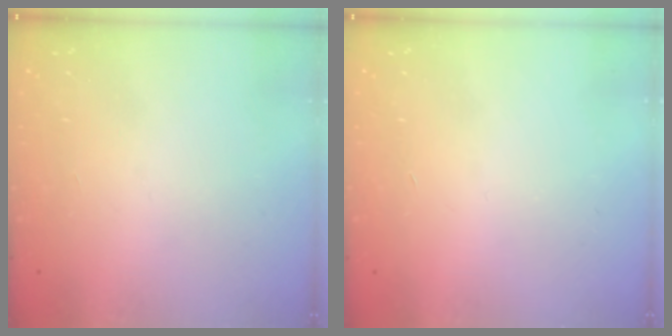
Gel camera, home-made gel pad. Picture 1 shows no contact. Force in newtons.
{"total": 0.9, "press": 0.9, "slide": 0.2}